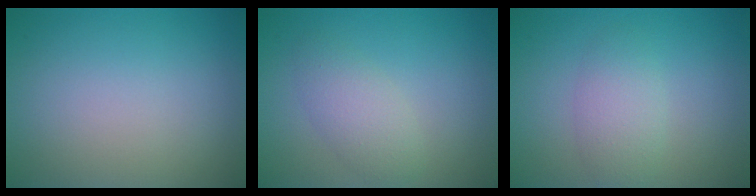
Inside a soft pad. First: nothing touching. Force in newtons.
{"total": 2.7, "press": 2.7, "slide": 0.1}
{"total": 2.7, "press": 2.7, "slide": 0.1}